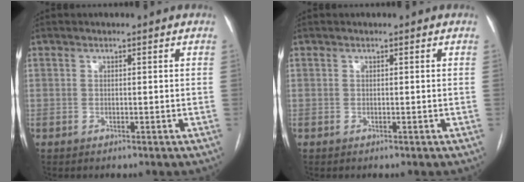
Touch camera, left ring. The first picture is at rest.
{"total": 0.0}